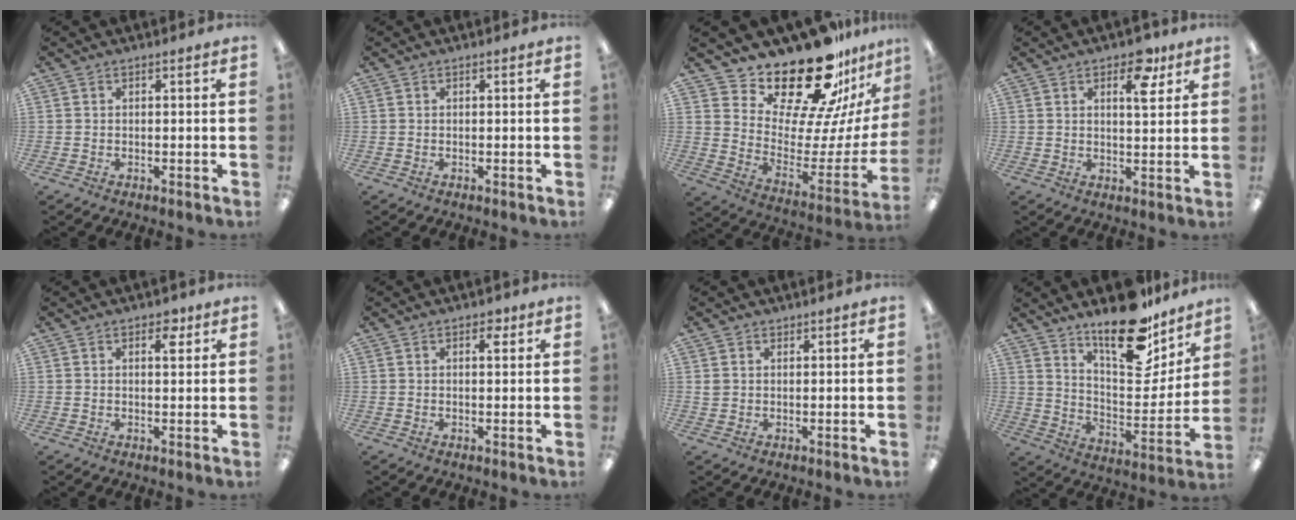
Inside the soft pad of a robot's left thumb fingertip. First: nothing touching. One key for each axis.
{"total": 0.0}
{"total": 24.8, "fx": 20.9, "fy": 7.1, "fz": 11.3, "tx": -0.179, "ty": -0.163, "tz": 0.355}
{"total": 8.1, "fx": 4.6, "fy": 3.6, "fz": 5.6, "tx": -0.065, "ty": -0.017, "tz": 0.073}
{"total": 3.6, "fx": 2.1, "fy": 1.7, "fz": 2.3, "tx": -0.018, "ty": -0.008, "tz": 0.030}
{"total": 2.5, "fx": 1.4, "fy": 1.3, "fz": 1.7, "tx": -0.012, "ty": -0.005, "tz": 0.018}
{"total": 1.6, "fx": 1.0, "fy": 1.1, "fz": 0.3, "tx": -0.008, "ty": 0.002, "tz": 0.018}
{"total": 20.6, "fx": 15.4, "fy": 8.2, "fz": 10.9, "tx": -0.149, "ty": -0.113, "tz": 0.262}